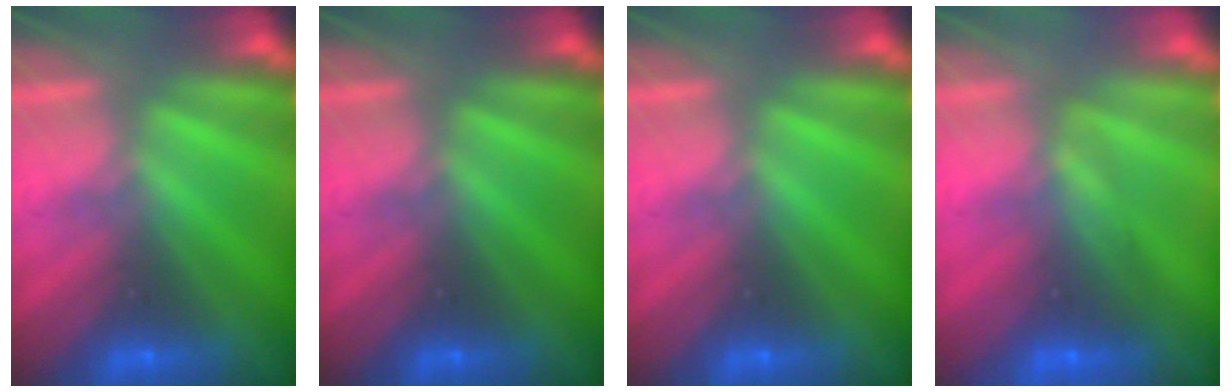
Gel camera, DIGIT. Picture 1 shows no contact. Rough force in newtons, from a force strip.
{"total": 0.0}
{"total": 0.0}
{"total": 1.6}